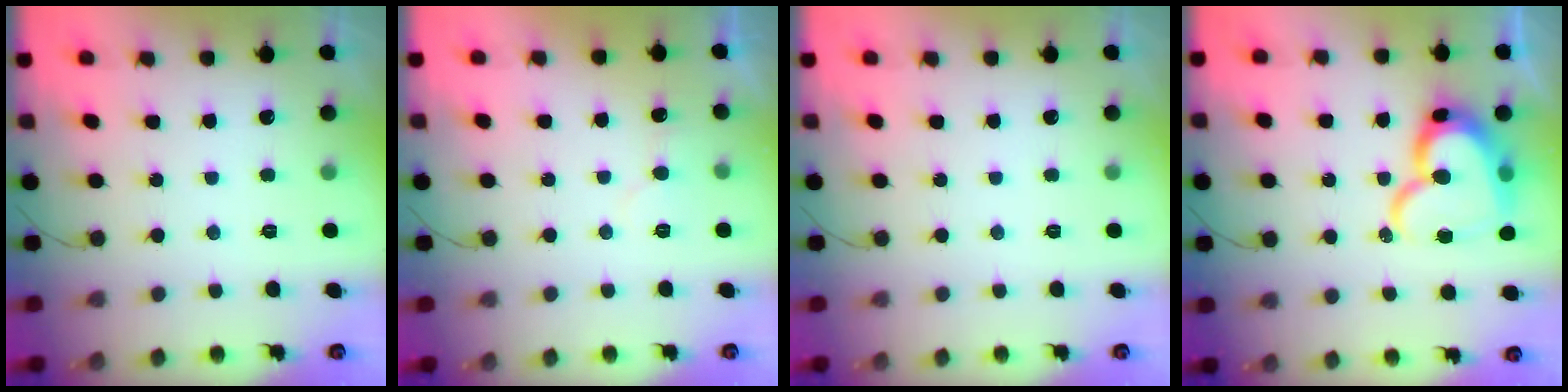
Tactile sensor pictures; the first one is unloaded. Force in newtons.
{"total": 4.7, "press": 4.7, "slide": 0.5}
{"total": 0.0}
{"total": 18.8, "press": 18.8, "slide": 1.8}